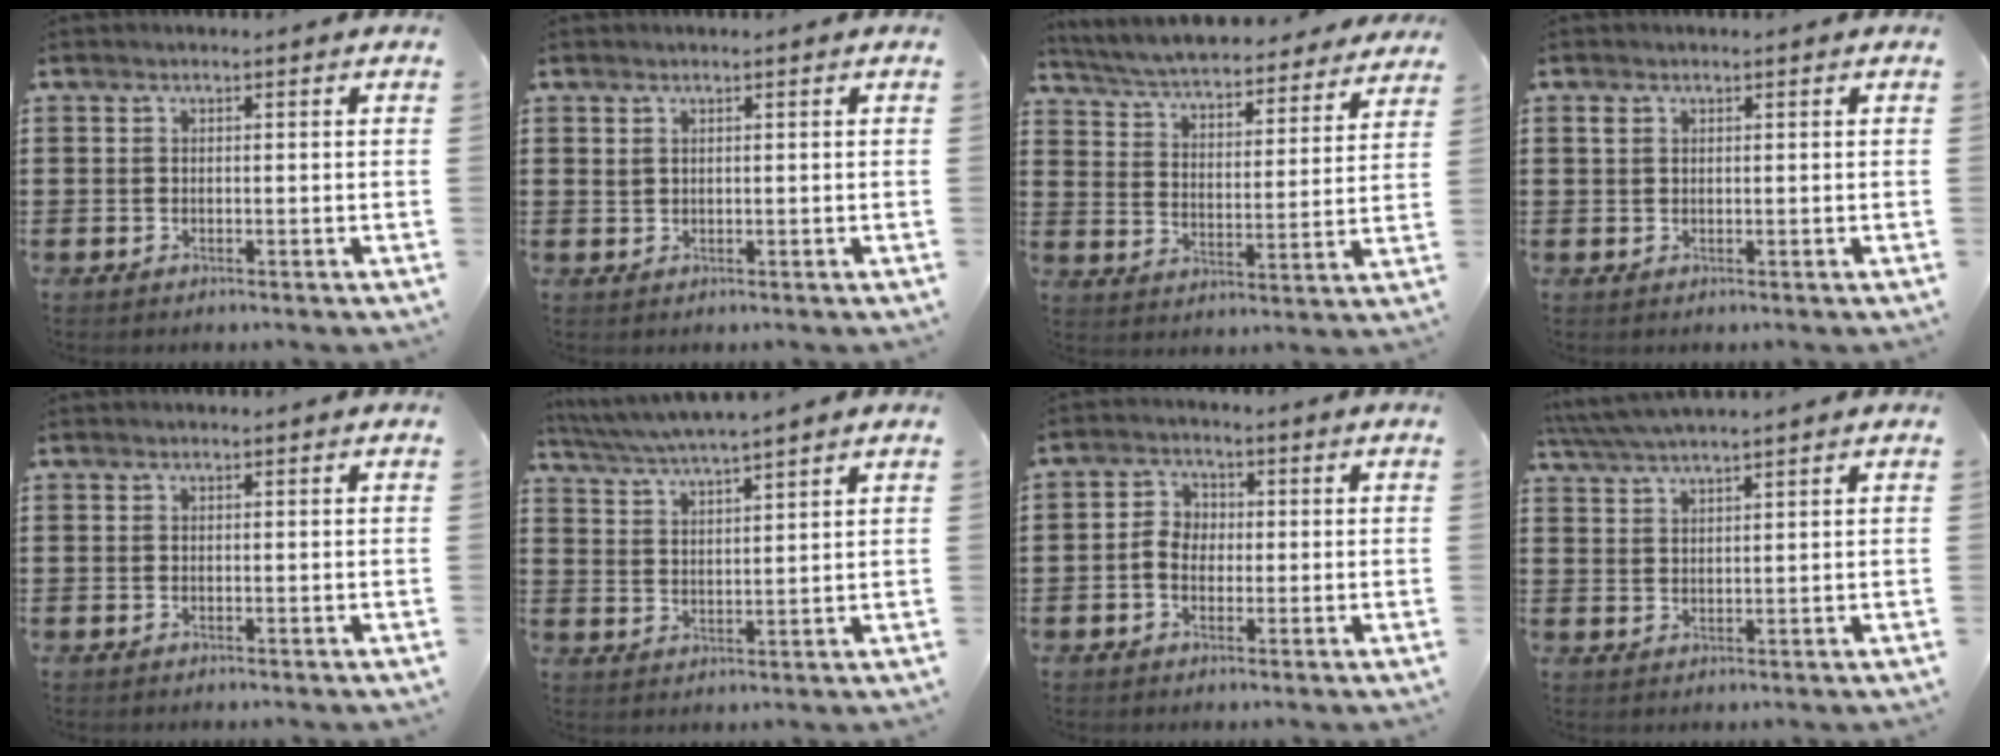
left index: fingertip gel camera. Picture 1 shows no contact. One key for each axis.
{"total": 0.8, "fx": 0.6, "fy": 0.5, "fz": 0.4, "tx": -0.009, "ty": 0.004, "tz": 0.011}
{"total": 5.2, "fx": 5.2, "fy": -0.2, "fz": 0.9, "tx": -0.042, "ty": -0.038, "tz": 0.086}
{"total": 1.0, "fx": 0.4, "fy": 0.7, "fz": 0.6, "tx": -0.015, "ty": 0.005, "tz": 0.007}
{"total": 0.0}
{"total": 4.1, "fx": 3.8, "fy": -0.6, "fz": 1.2, "tx": -0.038, "ty": -0.020, "tz": 0.066}
{"total": 3.7, "fx": -0.7, "fy": 3.0, "fz": 2.1, "tx": -0.055, "ty": 0.007, "tz": -0.018}
{"total": 3.5, "fx": 3.2, "fy": -0.2, "fz": 1.5, "tx": -0.038, "ty": -0.006, "tz": 0.058}